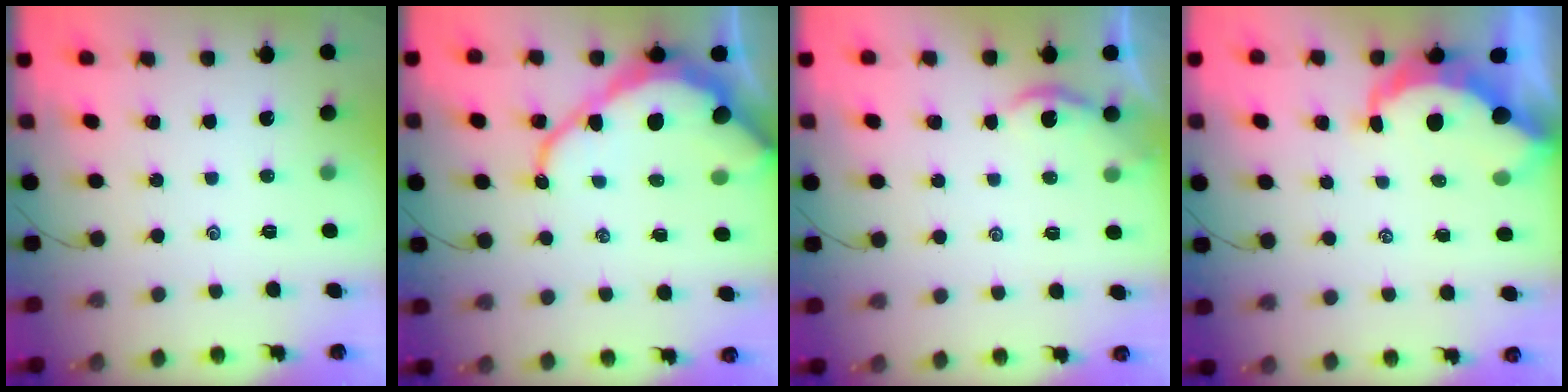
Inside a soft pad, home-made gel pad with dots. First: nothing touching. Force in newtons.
{"total": 14.0, "press": 13.9, "slide": 1.5}
{"total": 2.0, "press": 2.0, "slide": 0.2}
{"total": 7.3, "press": 7.2, "slide": 0.9}